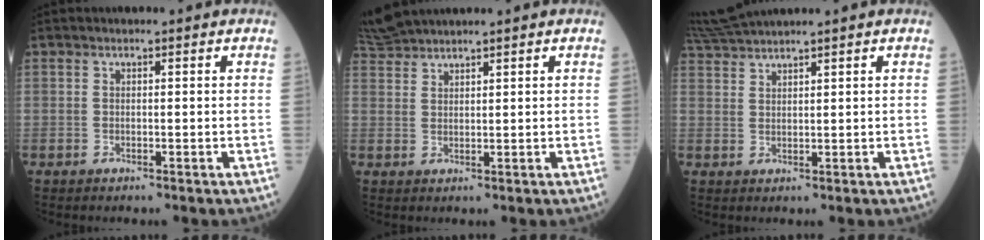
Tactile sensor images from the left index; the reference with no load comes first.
{"total": 4.5, "force": [4.4, -0.2, 0.9], "torque": [-0.034, 0.023, 0.096]}
{"total": 5.4, "force": [5.0, -1.1, 1.7], "torque": [-0.046, 0.019, 0.105]}